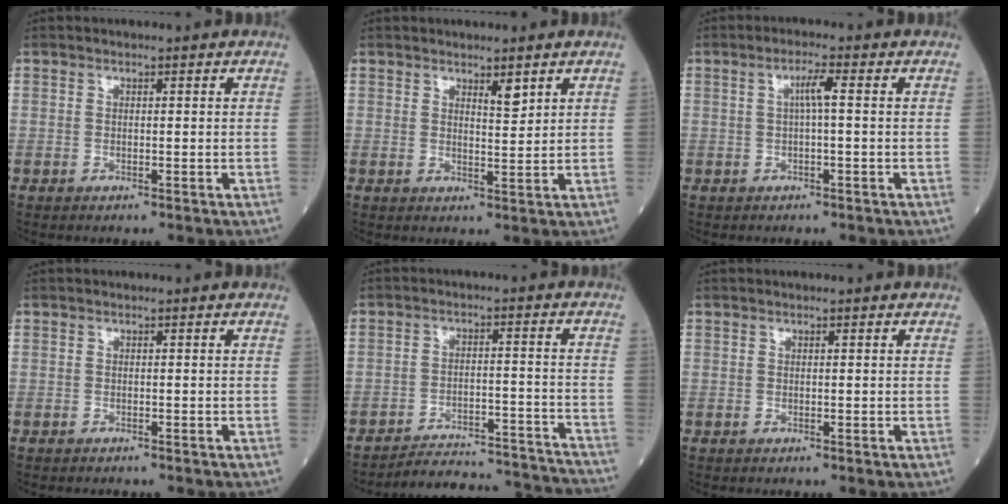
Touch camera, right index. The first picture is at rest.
{"total": 2.4, "force": [1.7, 0.4, 1.7], "torque": [-0.029, -0.008, 0.030]}
{"total": 2.6, "force": [0.4, 0.2, 2.6], "torque": [-0.047, 0.005, 0.005]}
{"total": 1.2, "force": [-1.2, 0.4, 0.2], "torque": [-0.007, -0.001, -0.016]}
{"total": 17.5, "force": [-17.4, 0.7, 2.5], "torque": [-0.032, 0.012, -0.228]}
{"total": 0.0}